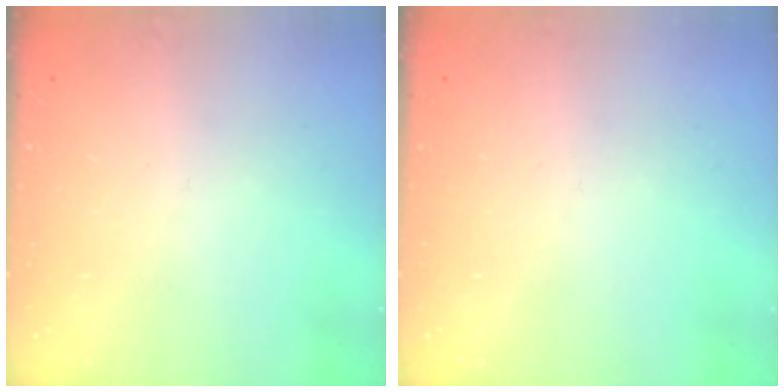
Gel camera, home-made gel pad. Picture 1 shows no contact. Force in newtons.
{"total": 0.0}